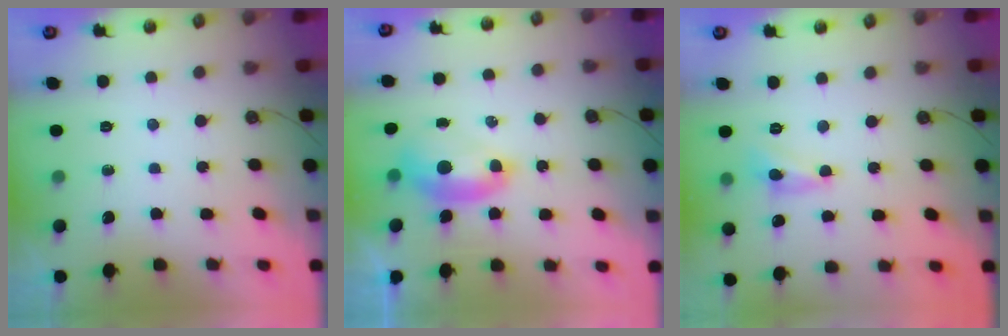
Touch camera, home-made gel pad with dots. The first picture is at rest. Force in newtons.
{"total": 2.7, "press": 2.6, "slide": 0.6}
{"total": 2.2, "press": 2.2, "slide": 0.3}